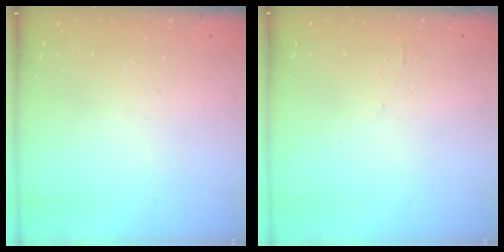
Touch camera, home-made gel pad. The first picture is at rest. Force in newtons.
{"total": 2.3, "press": 2.3, "slide": 0.4}